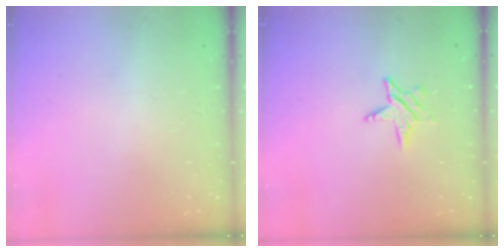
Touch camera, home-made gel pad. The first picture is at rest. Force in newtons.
{"total": 5.0, "press": 5.0, "slide": 0.6}